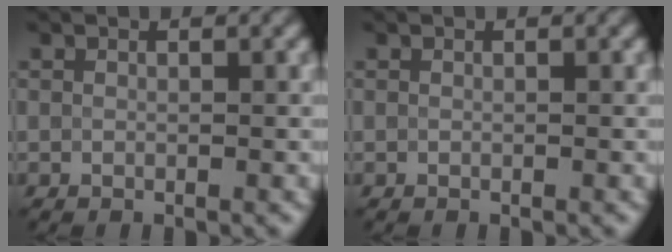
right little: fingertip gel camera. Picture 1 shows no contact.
{"total": 0.0}